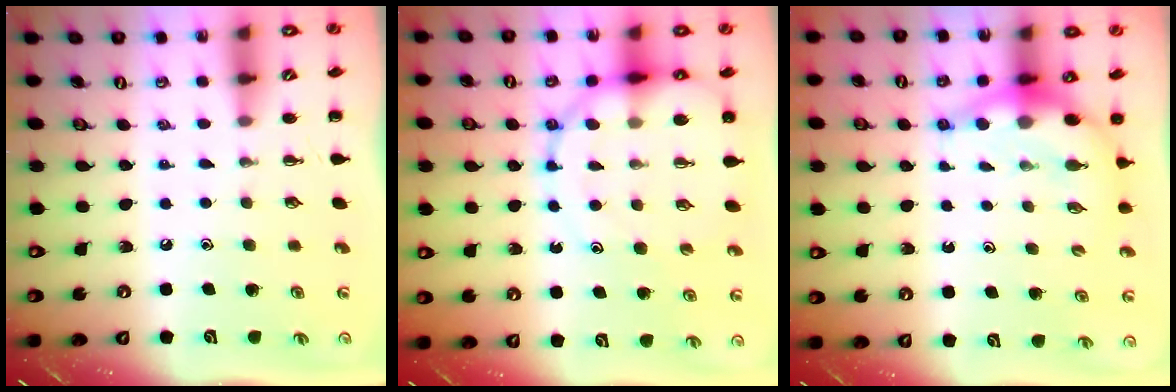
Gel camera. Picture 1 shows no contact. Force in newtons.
{"total": 14.0, "press": 13.6, "slide": 3.5}
{"total": 7.4, "press": 7.3, "slide": 1.4}